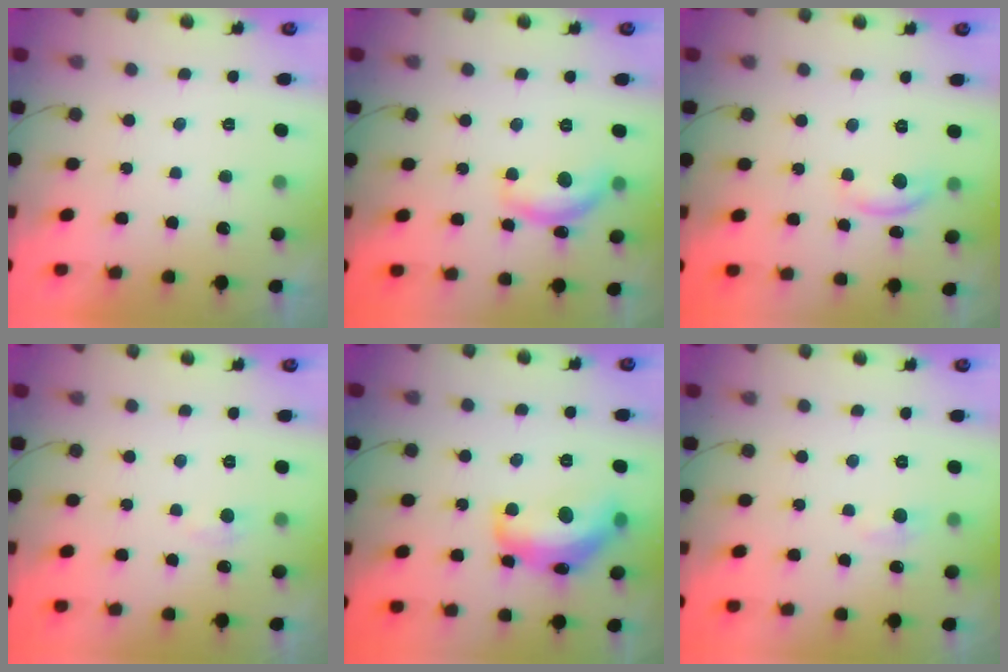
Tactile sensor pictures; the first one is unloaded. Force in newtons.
{"total": 12.0, "press": 11.9, "slide": 0.6}
{"total": 5.6, "press": 5.6, "slide": 0.5}
{"total": 2.8, "press": 2.7, "slide": 0.4}
{"total": 17.2, "press": 17.2, "slide": 0.9}
{"total": 4.9, "press": 4.8, "slide": 0.8}